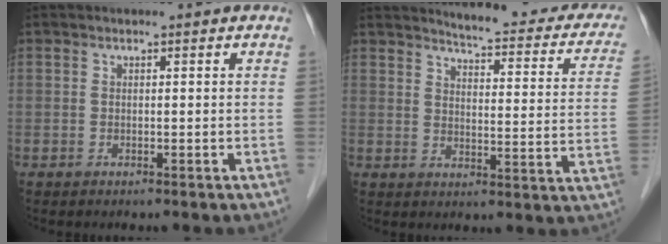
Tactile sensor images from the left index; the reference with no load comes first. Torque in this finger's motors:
{"motor_torque": [-0.04, -0.13, 0.13, 0.03]}